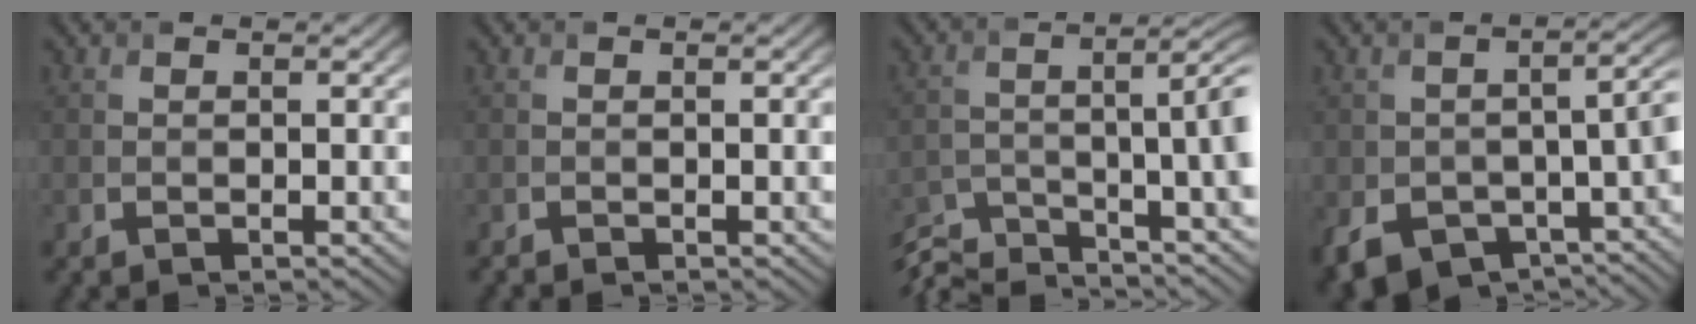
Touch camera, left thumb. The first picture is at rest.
{"total": 1.2, "force": [-0.7, 0.3, 1.0], "torque": [-0.014, 0.001, -0.015]}
{"total": 11.9, "force": [-8.7, 2.2, 7.7], "torque": [-0.112, -0.010, -0.154]}
{"total": 11.2, "force": [-5.3, 6.7, 7.2], "torque": [-0.124, -0.051, -0.073]}